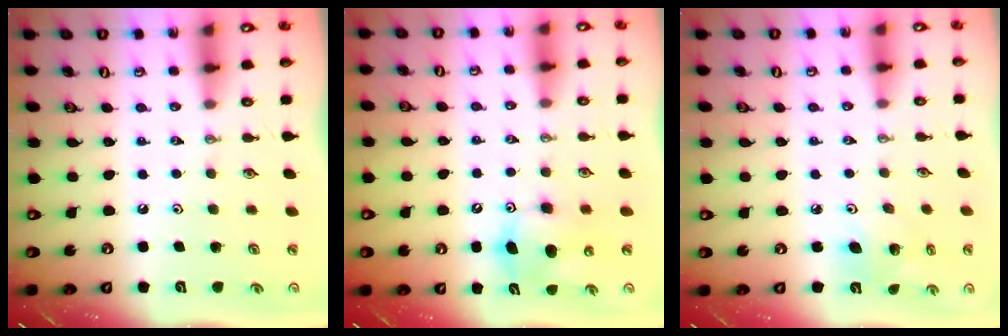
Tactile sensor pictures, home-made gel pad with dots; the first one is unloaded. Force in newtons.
{"total": 10.9, "press": 10.8, "slide": 1.5}
{"total": 6.2, "press": 5.9, "slide": 1.8}